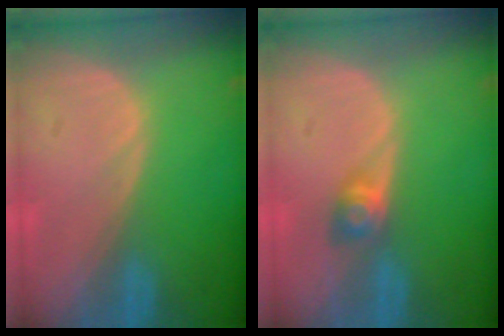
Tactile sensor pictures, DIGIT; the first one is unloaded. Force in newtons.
{"total": 2.8, "press": 2.5, "slide": 1.3}